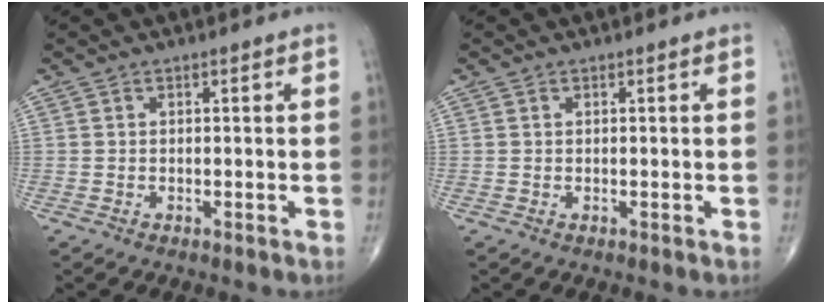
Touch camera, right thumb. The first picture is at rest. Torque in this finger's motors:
{"motor_torque": [-0.31, 0.08, -0.39, -0.10, 0.01]}